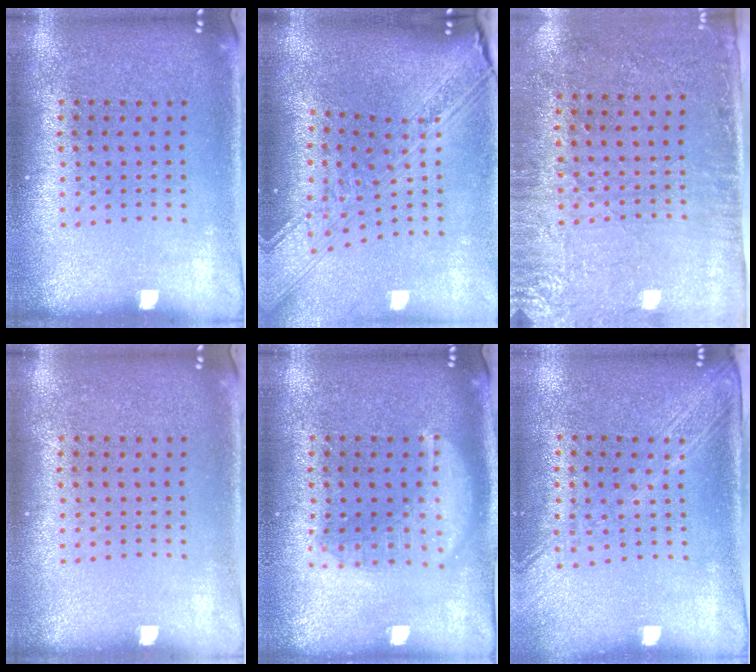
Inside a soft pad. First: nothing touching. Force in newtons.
{"total": 3.5, "press": 2.6, "slide": 2.4}
{"total": 2.9, "press": 2.4, "slide": 1.6}
{"total": 0.0}
{"total": 1.9, "press": 1.9, "slide": 0.2}
{"total": 2.0, "press": 1.7, "slide": 1.1}